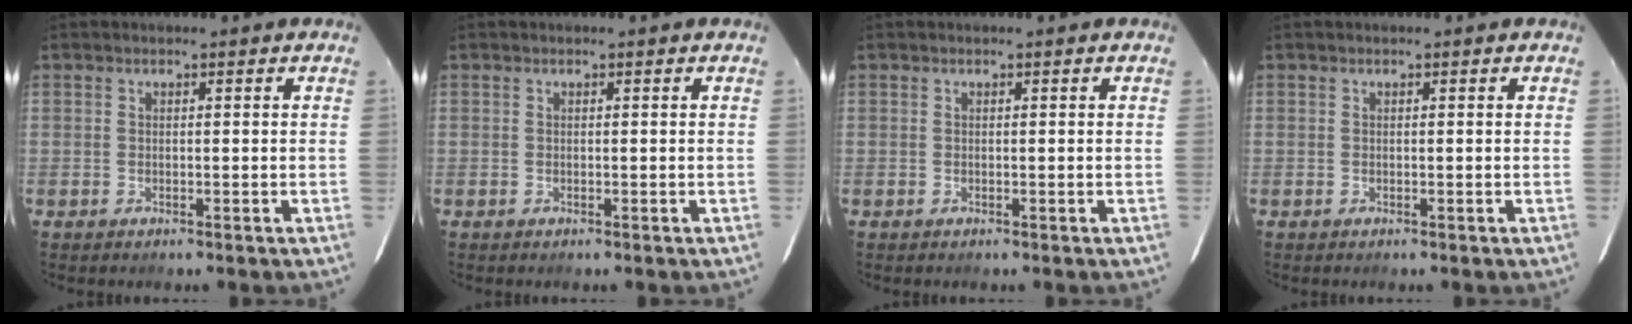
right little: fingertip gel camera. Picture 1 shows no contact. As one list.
[{"total": 0.0}, {"total": 0.0}, {"total": 0.0}]